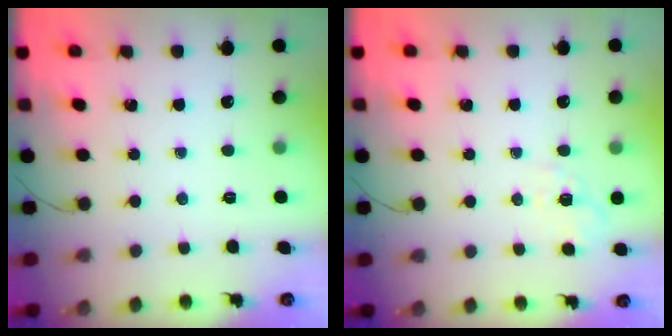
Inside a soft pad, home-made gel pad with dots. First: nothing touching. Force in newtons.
{"total": 2.2, "press": 1.3, "slide": 1.8}